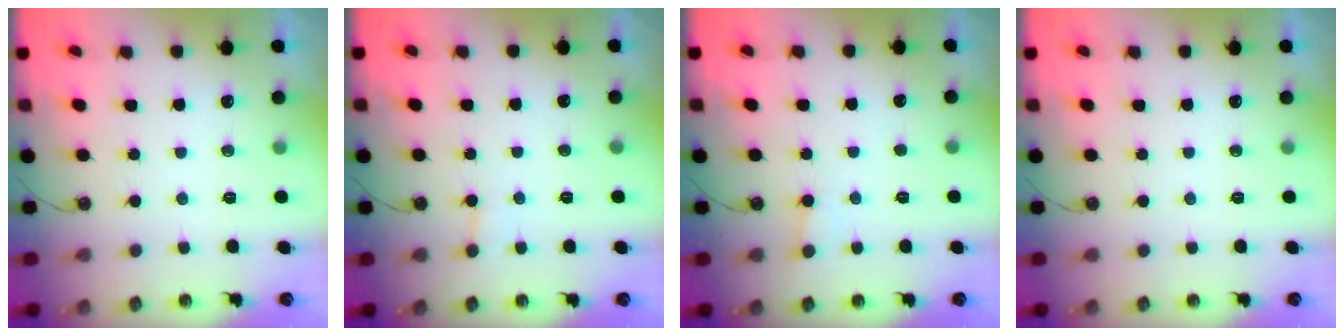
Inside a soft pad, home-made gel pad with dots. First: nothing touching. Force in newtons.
{"total": 4.1, "press": 4.0, "slide": 0.4}
{"total": 5.4, "press": 5.4, "slide": 0.3}
{"total": 0.0}